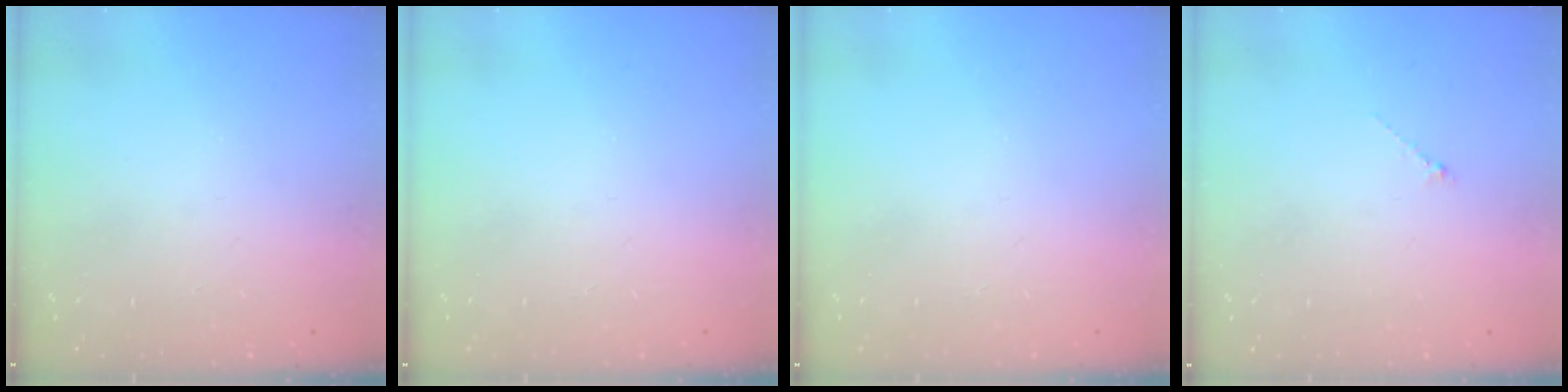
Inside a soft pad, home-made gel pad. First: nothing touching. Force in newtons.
{"total": 0.0}
{"total": 0.0}
{"total": 0.6, "press": 0.5, "slide": 0.3}